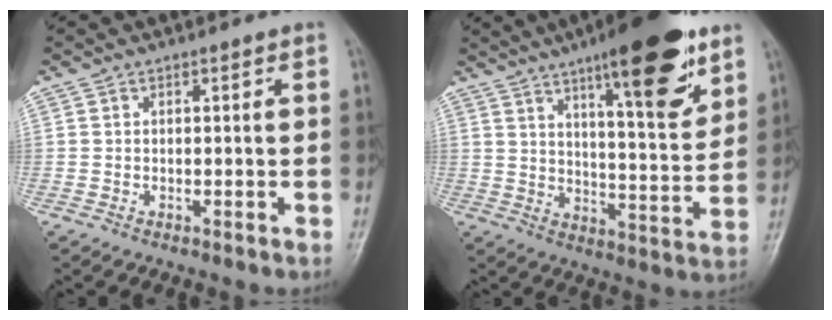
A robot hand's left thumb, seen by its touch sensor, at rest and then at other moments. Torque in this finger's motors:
{"motor_torque": [2.49, 1.13, 1.69, -1.08, 0.16]}